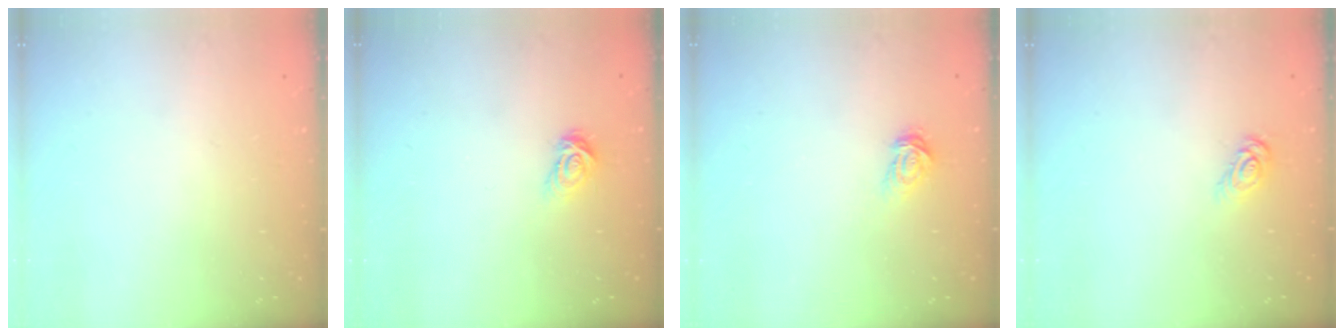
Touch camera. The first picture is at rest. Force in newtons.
{"total": 4.0, "press": 4.0, "slide": 0.4}
{"total": 3.4, "press": 3.4, "slide": 0.3}
{"total": 3.4, "press": 3.4, "slide": 0.1}